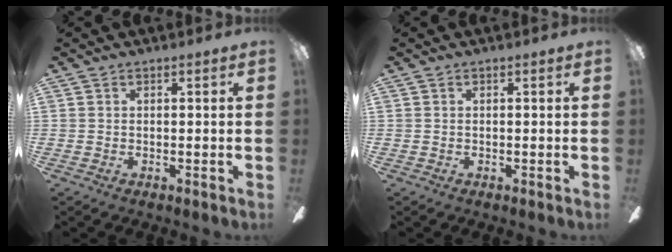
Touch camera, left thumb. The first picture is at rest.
{"total": 0.0}